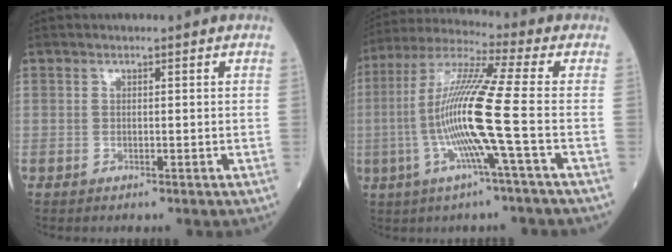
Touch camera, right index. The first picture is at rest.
{"total": 13.9, "force": [-2.7, -1.4, 13.6], "torque": [-0.273, 0.000, -0.061]}